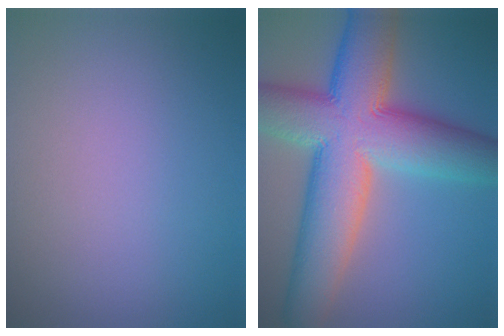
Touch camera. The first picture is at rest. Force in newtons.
{"total": 13.7, "press": 13.7, "slide": 0.6}